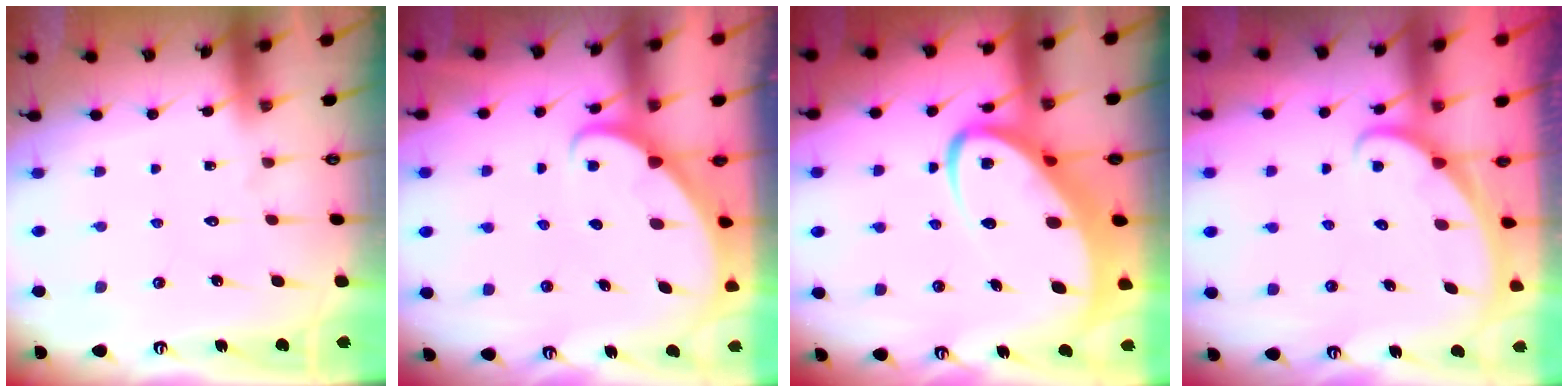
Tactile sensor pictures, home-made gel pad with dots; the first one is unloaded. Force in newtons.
{"total": 2.6, "press": 2.6, "slide": 0.4}
{"total": 8.9, "press": 8.8, "slide": 1.0}
{"total": 1.8, "press": 1.8, "slide": 0.1}